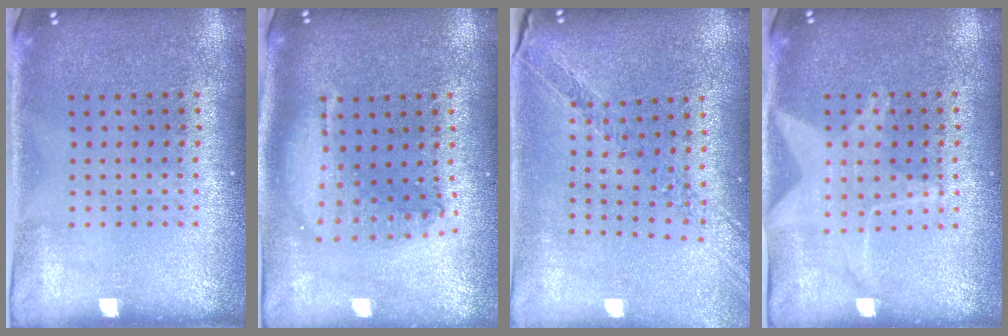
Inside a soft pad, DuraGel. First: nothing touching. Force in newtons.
{"total": 1.8, "press": 1.5, "slide": 1.0}
{"total": 1.2, "press": 1.2, "slide": 0.2}
{"total": 1.5, "press": 1.5, "slide": 0.4}